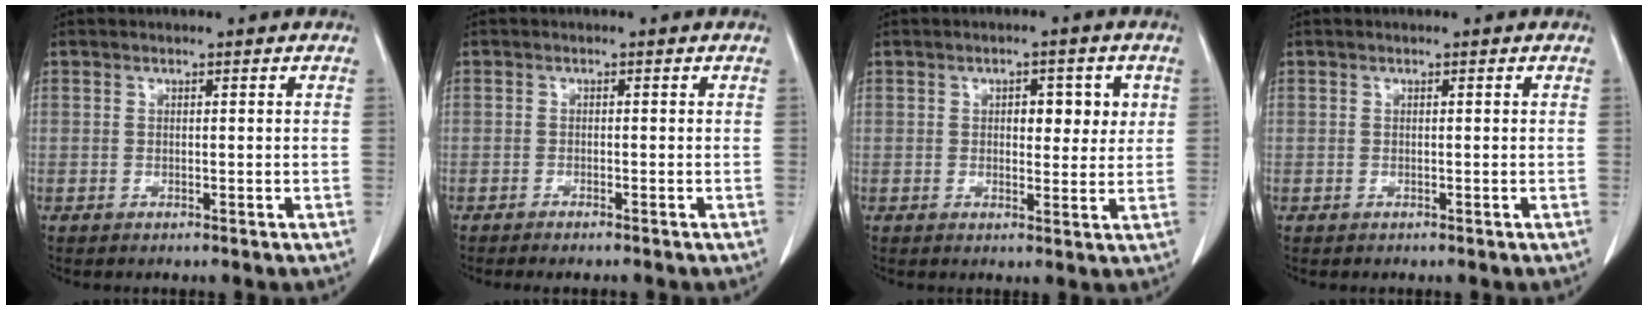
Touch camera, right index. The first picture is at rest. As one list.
[{"total": 1.9, "force": [-1.7, 0.1, 1.0], "torque": [-0.016, -0.005, -0.020]}, {"total": 4.9, "force": [1.3, 2.5, 4.0], "torque": [-0.046, 0.005, 0.018]}, {"total": 0.0}]